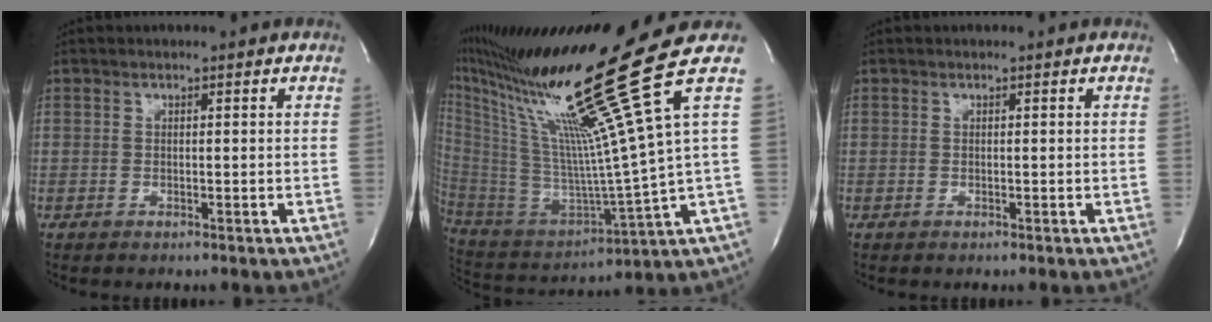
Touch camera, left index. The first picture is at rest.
{"total": 23.3, "force": [15.1, -4.7, 17.1], "torque": [-0.308, -0.070, 0.266]}
{"total": 0.0}